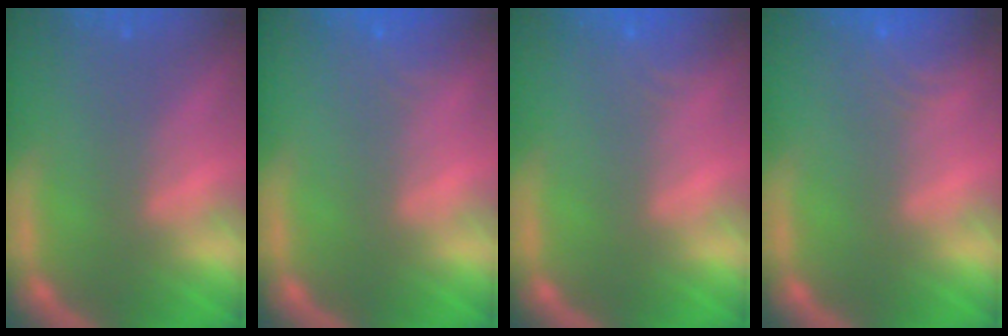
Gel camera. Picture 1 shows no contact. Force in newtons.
{"total": 1.9}
{"total": 2.4}
{"total": 4.0}